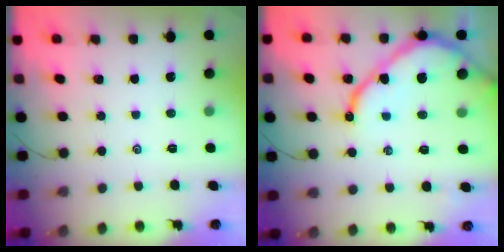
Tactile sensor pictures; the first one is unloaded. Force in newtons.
{"total": 11.9, "press": 11.8, "slide": 1.2}